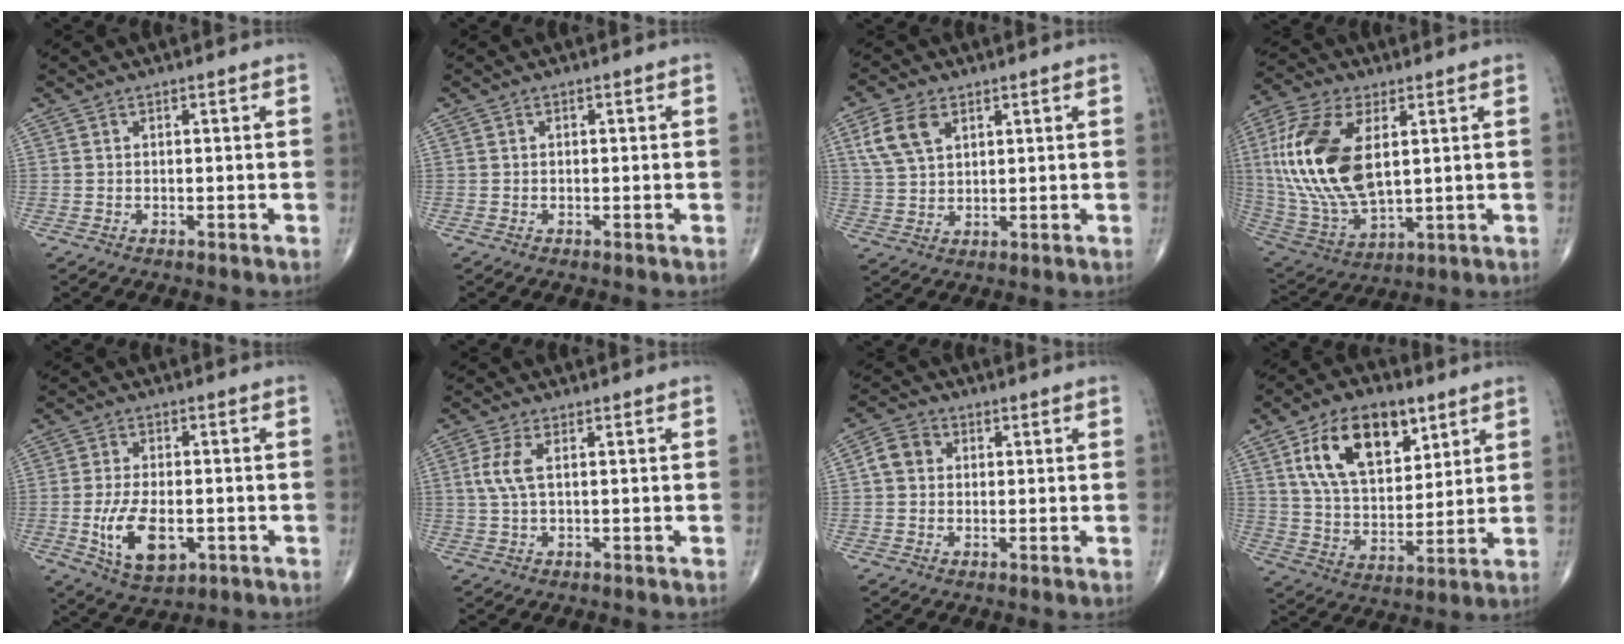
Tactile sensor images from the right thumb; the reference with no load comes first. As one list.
[{"total": 0.0}, {"total": 7.7, "force": [3.4, 4.7, 5.1], "torque": [-0.099, -0.004, 0.071]}, {"total": 21.2, "force": [4.0, 11.1, 17.6], "torque": [-0.375, -0.018, 0.079]}, {"total": 10.3, "force": [-2.6, 5.5, 8.4], "torque": [-0.149, -0.003, -0.034]}, {"total": 4.2, "force": [0.8, 1.5, 3.8], "torque": [-0.105, 0.009, 0.019]}, {"total": 4.5, "force": [0.5, 3.9, 2.3], "torque": [-0.033, 0.012, 0.000]}, {"total": 17.8, "force": [8.2, 10.0, 12.3], "torque": [-0.171, -0.030, 0.151]}]